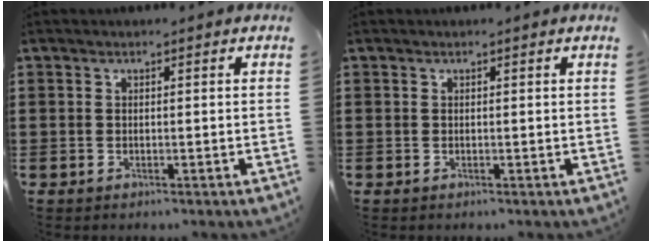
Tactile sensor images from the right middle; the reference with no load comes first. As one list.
[{"total": 0.0}]